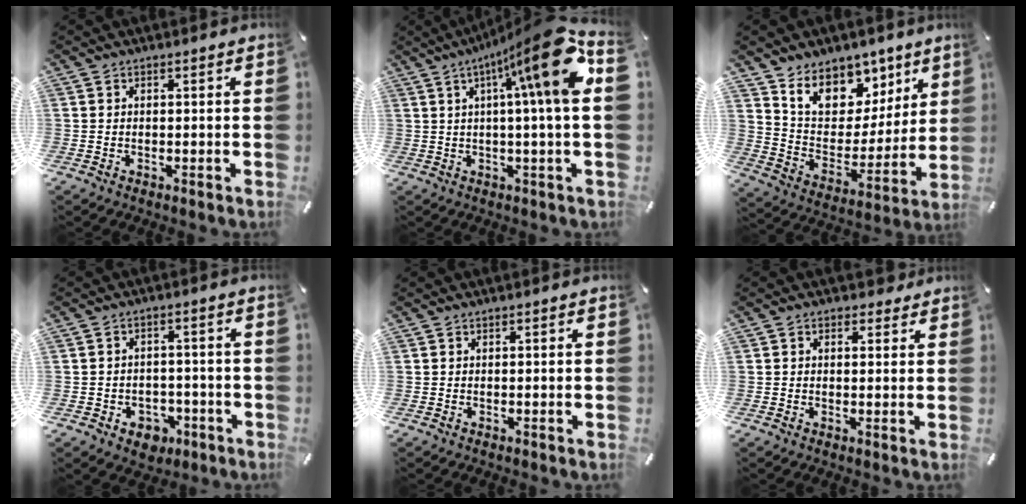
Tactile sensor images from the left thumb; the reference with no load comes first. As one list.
[{"total": 18.2, "force": [5.9, 1.7, 17.1], "torque": [-0.257, -0.038, 0.071]}, {"total": 12.5, "force": [8.7, 8.4, 3.2], "torque": [-0.054, -0.077, 0.160]}, {"total": 5.4, "force": [-2.5, 4.3, 2.0], "torque": [-0.031, 0.013, -0.045]}, {"total": 0.0}, {"total": 2.3, "force": [1.1, 1.7, 1.0], "torque": [-0.008, 0.000, 0.015]}]